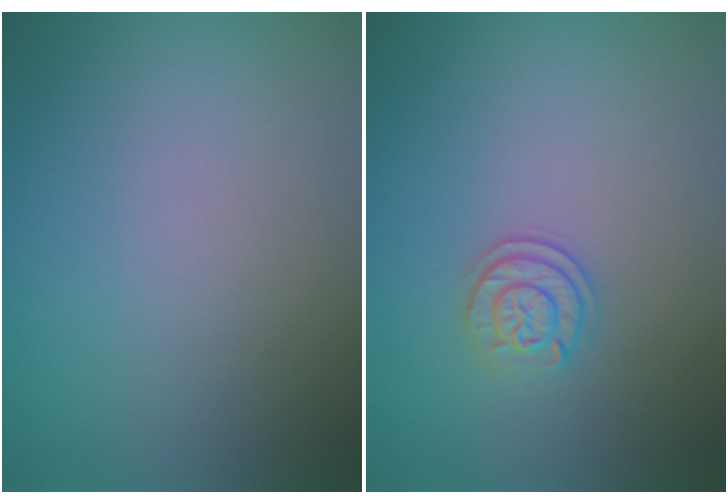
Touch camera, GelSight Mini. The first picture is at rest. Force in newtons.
{"total": 2.0, "press": 1.8, "slide": 0.9}